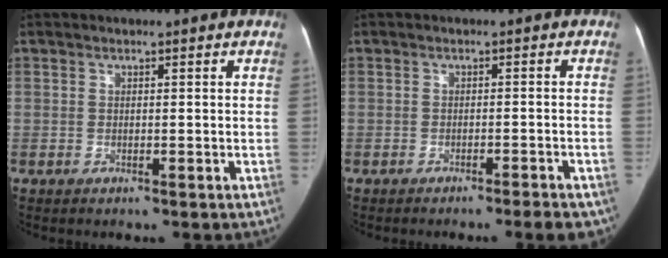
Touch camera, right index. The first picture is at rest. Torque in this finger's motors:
{"motor_torque": [0.24, -0.28, 0.12, 0.03]}